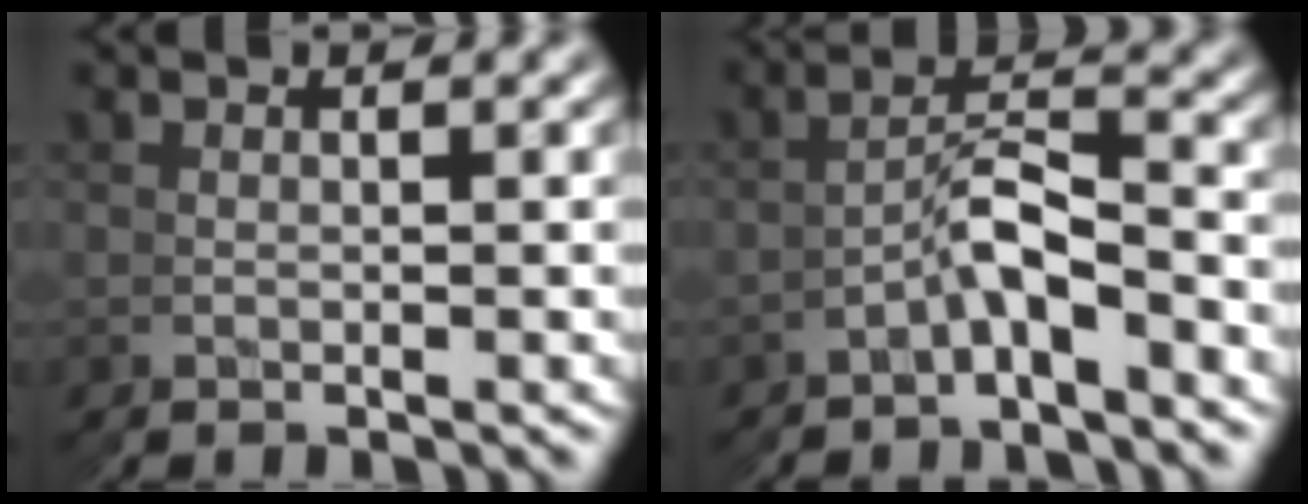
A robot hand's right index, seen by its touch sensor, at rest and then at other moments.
{"total": 2.2, "force": [-2.0, 0.4, 0.8], "torque": [-0.004, 0.011, -0.037]}